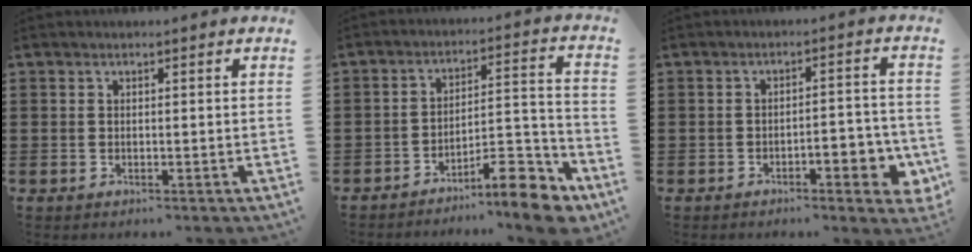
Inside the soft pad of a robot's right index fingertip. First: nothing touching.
{"total": 10.8, "force": [-8.4, 2.8, 6.2], "torque": [-0.072, 0.034, -0.151]}
{"total": 4.6, "force": [-2.5, 1.5, 3.6], "torque": [-0.049, 0.004, -0.045]}